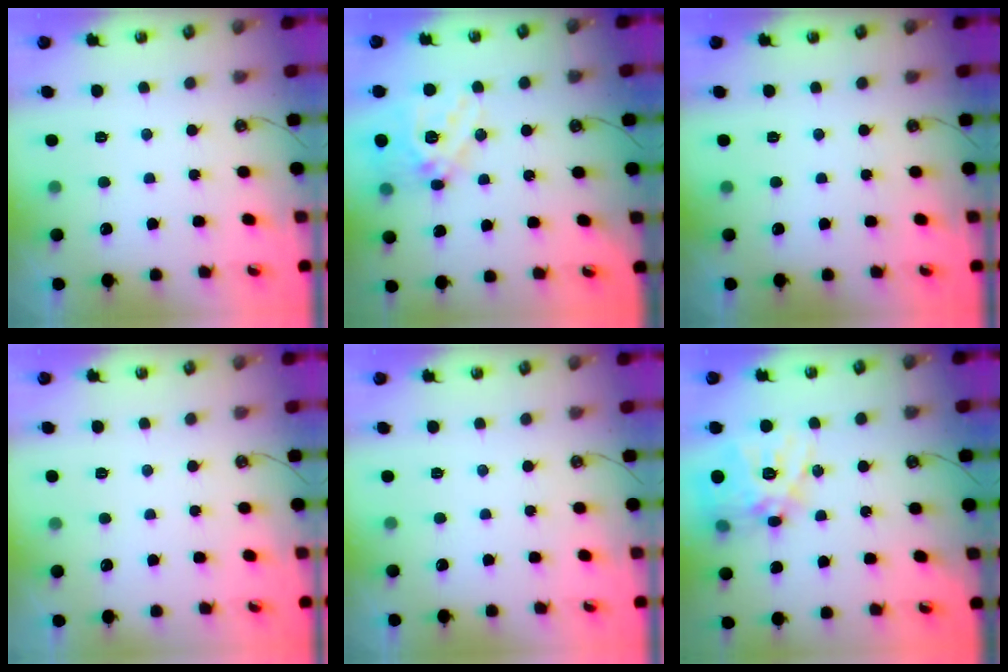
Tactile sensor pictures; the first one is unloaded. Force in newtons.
{"total": 18.3, "press": 18.2, "slide": 1.9}
{"total": 0.0}
{"total": 0.0}
{"total": 0.0}
{"total": 19.5, "press": 19.3, "slide": 2.7}